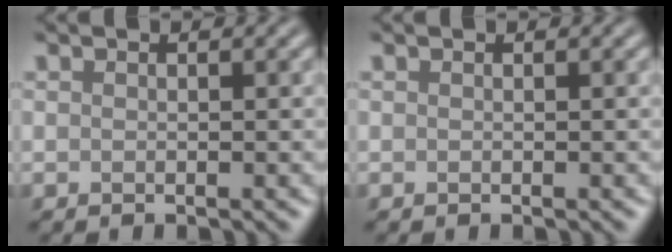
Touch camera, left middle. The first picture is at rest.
{"total": 0.0}